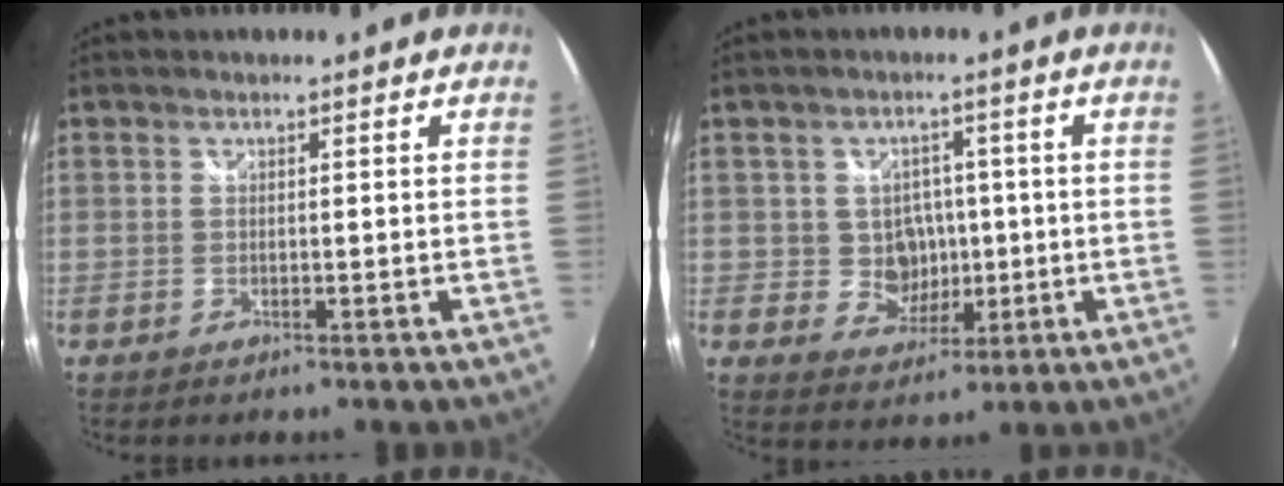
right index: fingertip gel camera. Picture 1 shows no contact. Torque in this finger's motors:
{"motor_torque": [-0.69, 0.69, 0.05, 0.01]}